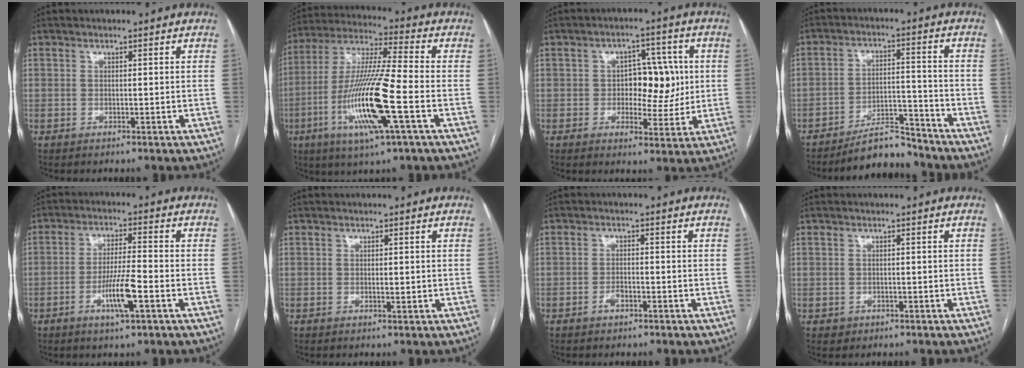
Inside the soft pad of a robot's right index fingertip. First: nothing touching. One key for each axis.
{"total": 16.8, "fx": -5.2, "fy": 0.6, "fz": 15.9, "tx": -0.325, "ty": -0.015, "tz": -0.099}
{"total": 8.1, "fx": 0.4, "fy": 4.6, "fz": 6.6, "tx": -0.084, "ty": 0.016, "tz": 0.011}
{"total": 7.2, "fx": -6.8, "fy": 1.6, "fz": 1.6, "tx": -0.023, "ty": 0.019, "tz": -0.114}
{"total": 7.1, "fx": -2.9, "fy": 0.3, "fz": 6.4, "tx": -0.123, "ty": -0.007, "tz": -0.052}
{"total": 0.8, "fx": 0.0, "fy": 0.2, "fz": 0.8, "tx": -0.011, "ty": -0.002, "tz": 0.000}
{"total": 1.8, "fx": -1.1, "fy": 0.7, "fz": 1.3, "tx": -0.023, "ty": 0.002, "tz": -0.019}
{"total": 1.5, "fx": -0.6, "fy": 1.4, "fz": 0.1, "tx": -0.001, "ty": 0.006, "tz": -0.006}